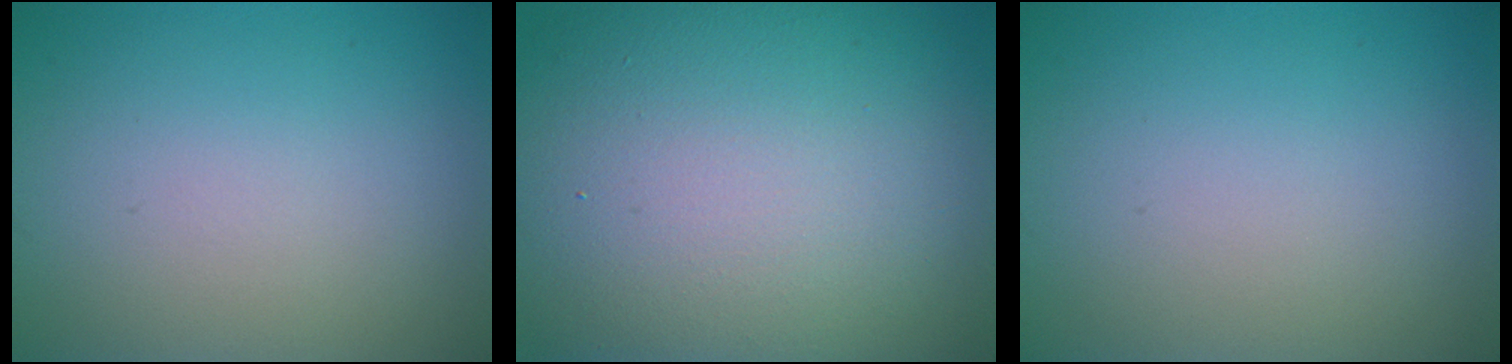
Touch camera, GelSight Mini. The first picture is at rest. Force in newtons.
{"total": 17.8, "press": 17.7, "slide": 1.5}
{"total": 0.0}